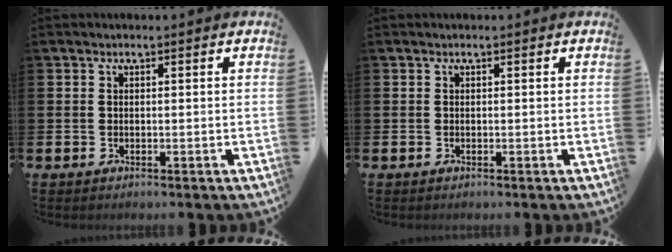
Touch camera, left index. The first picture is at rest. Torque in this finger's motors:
{"motor_torque": [0.00, 0.00, 0.03, 0.00]}